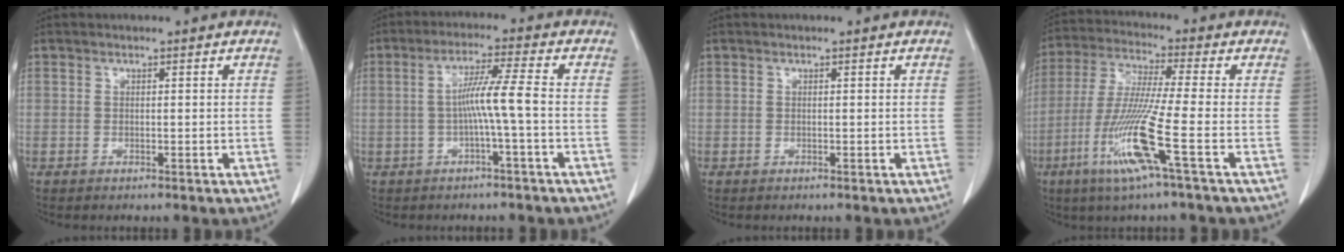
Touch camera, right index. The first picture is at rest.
{"total": 5.8, "force": [-0.8, -1.0, 5.7], "torque": [-0.102, 0.013, -0.013]}
{"total": 0.0}
{"total": 12.4, "force": [-4.8, -1.2, 11.3], "torque": [-0.235, -0.026, -0.101]}